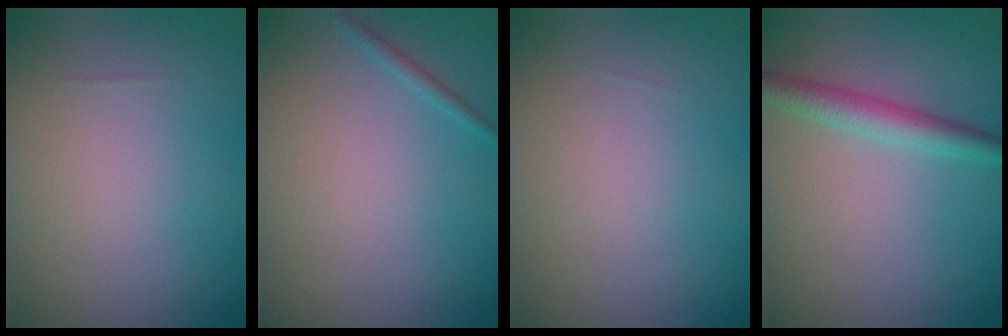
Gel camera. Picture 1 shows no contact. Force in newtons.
{"total": 0.8, "press": 0.8, "slide": 0.0}
{"total": 0.0}
{"total": 2.9, "press": 2.9, "slide": 0.0}